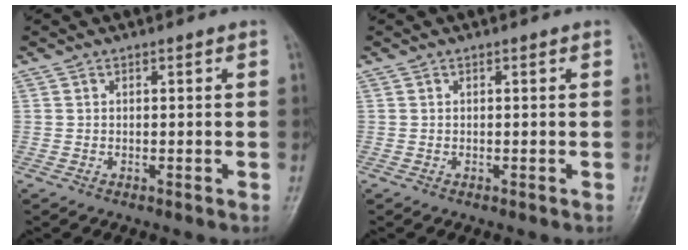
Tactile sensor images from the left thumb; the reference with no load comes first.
{"total": 0.0}